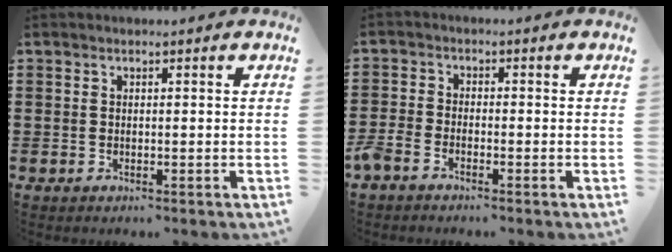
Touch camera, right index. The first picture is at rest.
{"total": 2.1, "force": [-2.0, 0.6, 0.6], "torque": [-0.027, -0.001, -0.043]}